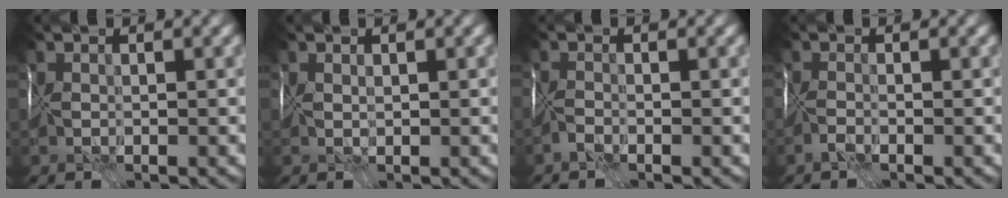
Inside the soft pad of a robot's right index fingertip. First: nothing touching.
{"total": 0.8, "force": [0.7, -0.4, -0.3], "torque": [0.007, 0.002, 0.017]}
{"total": 2.3, "force": [-1.4, -1.4, -1.2], "torque": [0.030, 0.000, -0.029]}
{"total": 1.9, "force": [-1.3, -1.2, -0.8], "torque": [0.022, -0.003, -0.027]}